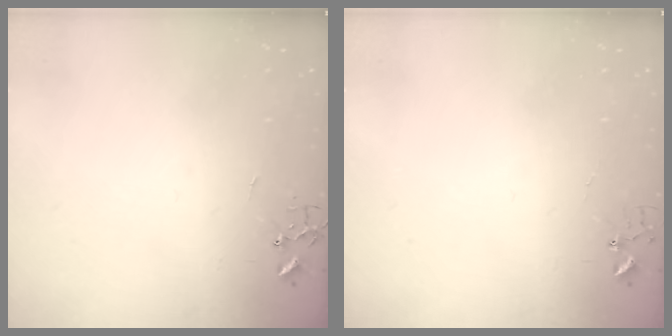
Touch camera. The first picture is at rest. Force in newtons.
{"total": 3.9, "press": 3.9, "slide": 0.3}